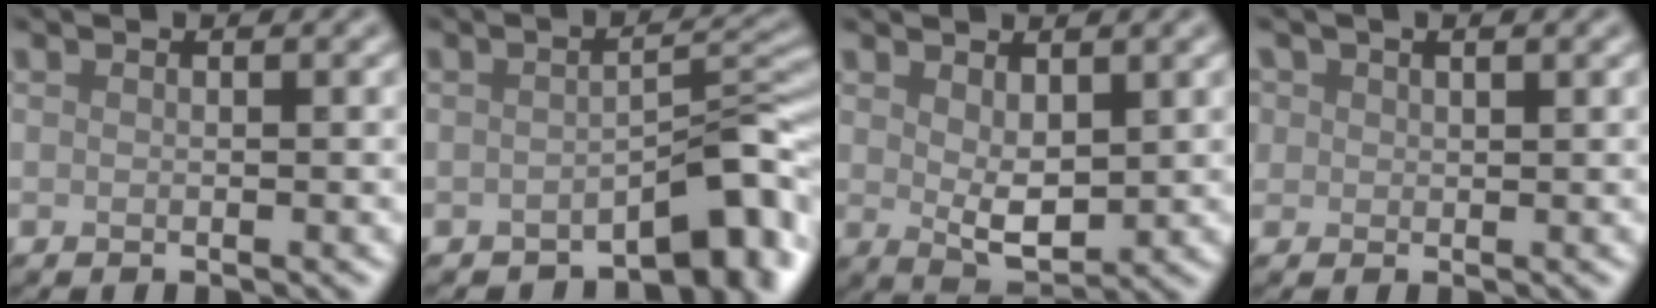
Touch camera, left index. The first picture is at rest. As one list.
[{"total": 5.4, "force": [-3.2, 2.0, 3.9], "torque": [-0.033, 0.011, -0.048]}, {"total": 3.3, "force": [1.1, 1.7, 2.6], "torque": [-0.052, -0.006, 0.026]}, {"total": 1.8, "force": [1.0, 1.4, 0.7], "torque": [-0.011, 0.002, 0.017]}]